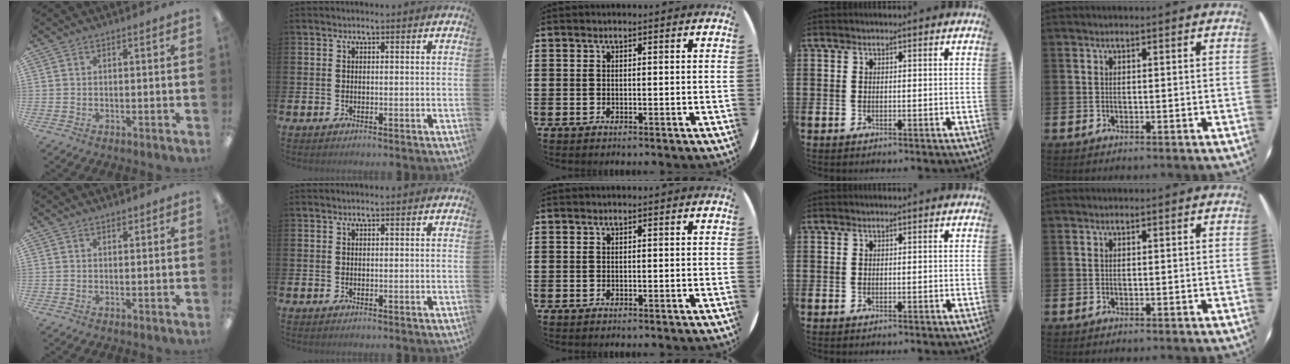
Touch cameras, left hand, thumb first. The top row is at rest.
{"thumb": {"total": 1.2, "force": [1.0, 0.5, 0.4], "torque": [0.000, -0.003, 0.016]}}